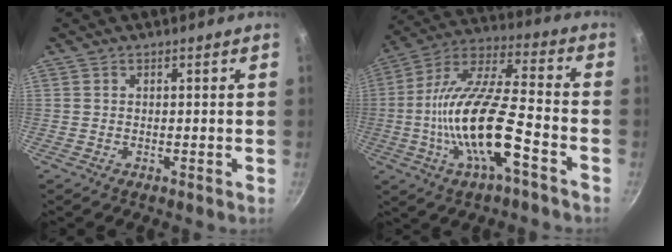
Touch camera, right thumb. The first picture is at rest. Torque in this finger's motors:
{"motor_torque": [2.55, 2.32, 2.22, -0.54, 0.83]}